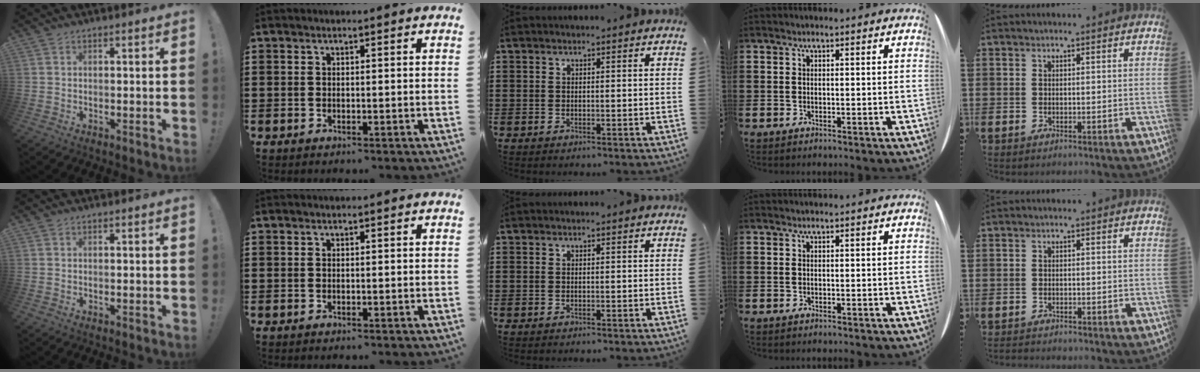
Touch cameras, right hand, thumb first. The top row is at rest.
{"little": {"total": 0.7, "force": [-0.7, 0.1, -0.1], "torque": [-0.001, 0.000, -0.014]}}